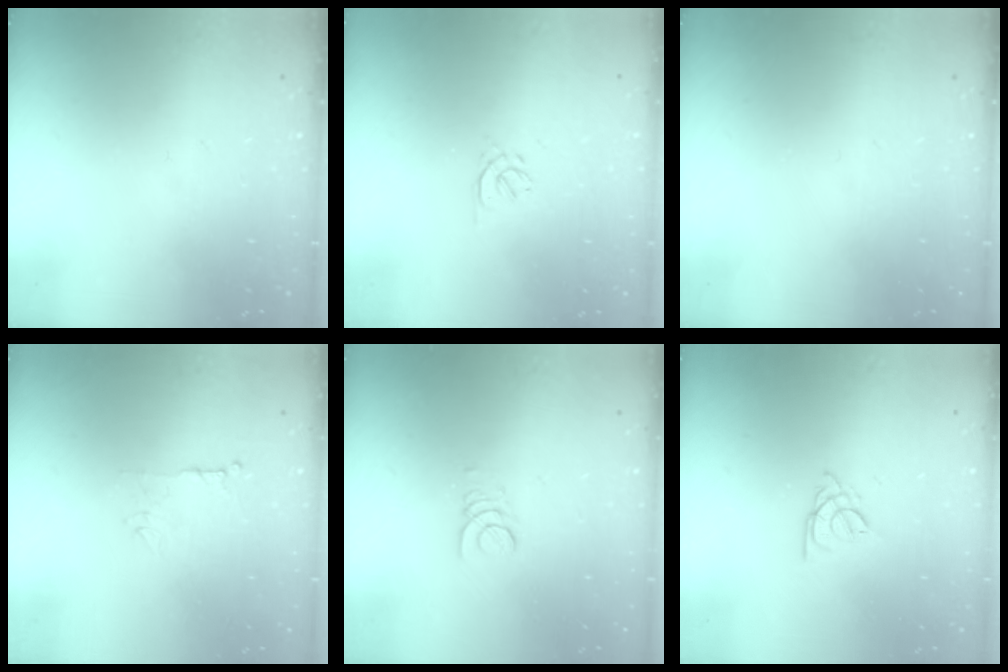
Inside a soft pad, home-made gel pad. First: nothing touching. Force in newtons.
{"total": 1.6, "press": 1.5, "slide": 0.6}
{"total": 0.0}
{"total": 5.2, "press": 5.2, "slide": 0.4}
{"total": 1.4, "press": 1.4, "slide": 0.2}
{"total": 2.7, "press": 2.6, "slide": 0.5}